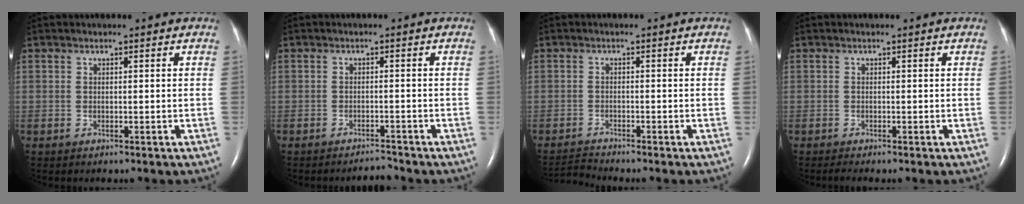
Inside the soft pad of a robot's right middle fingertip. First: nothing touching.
{"total": 1.5, "force": [-1.5, -0.2, -0.2], "torque": [0.002, -0.006, -0.021]}
{"total": 2.5, "force": [-2.3, -1.0, -0.3], "torque": [-0.004, -0.022, -0.044]}
{"total": 0.6, "force": [-0.6, -0.1, 0.3], "torque": [-0.012, -0.003, -0.012]}